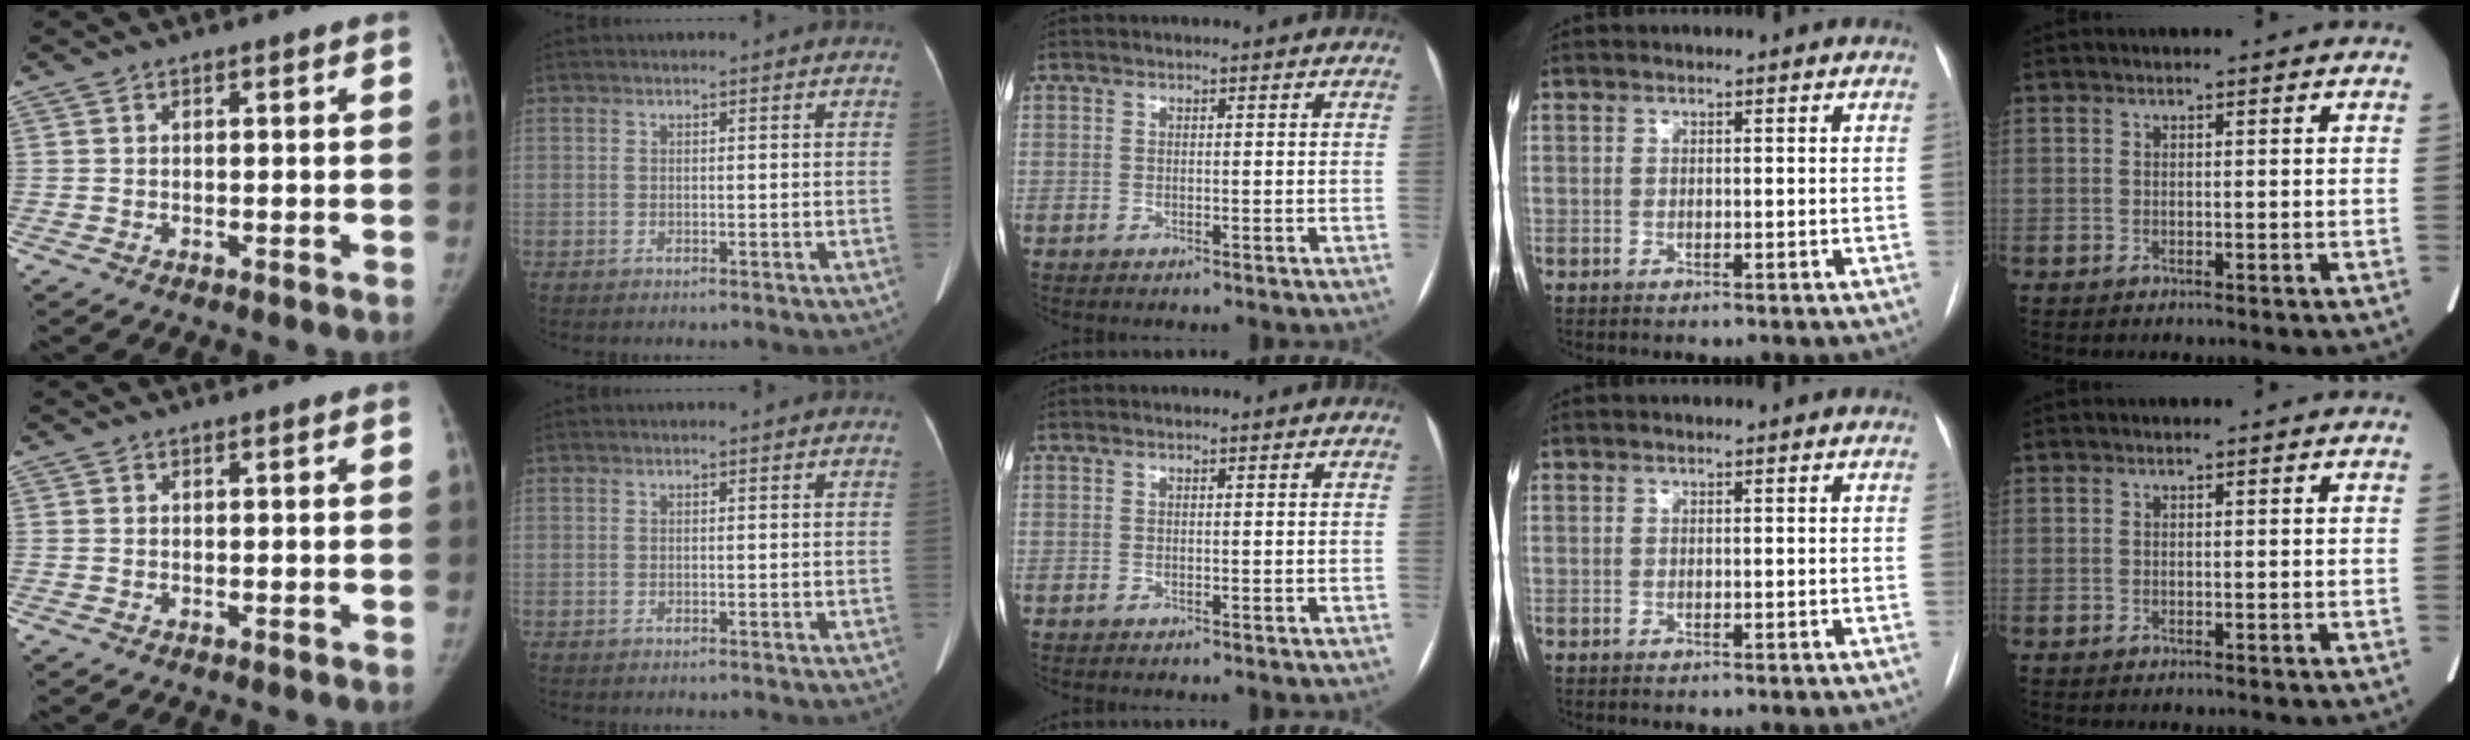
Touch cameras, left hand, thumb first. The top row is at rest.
{}